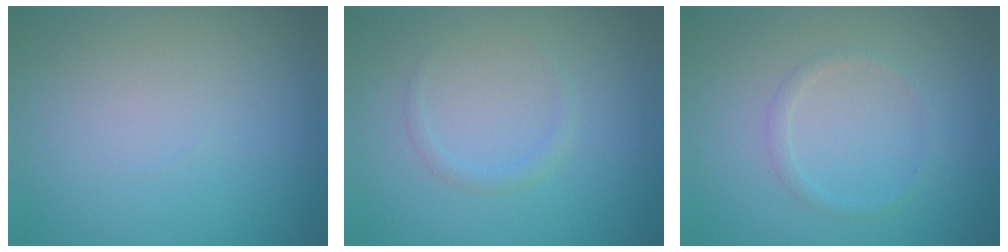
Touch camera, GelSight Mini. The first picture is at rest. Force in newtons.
{"total": 0.9, "press": 0.9, "slide": 0.0}
{"total": 1.0, "press": 1.0, "slide": 0.1}